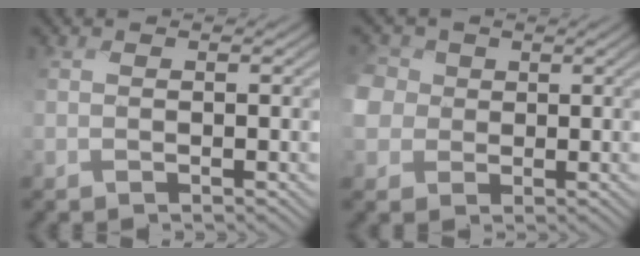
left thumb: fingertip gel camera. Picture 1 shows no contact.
{"total": 6.6, "force": [-0.2, 6.1, 2.5], "torque": [-0.094, -0.009, -0.023]}